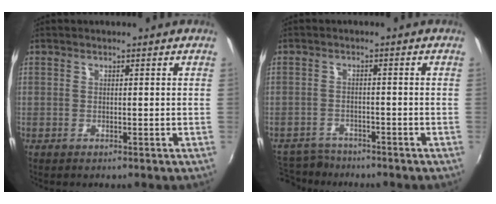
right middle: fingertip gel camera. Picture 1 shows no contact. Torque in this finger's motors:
{"motor_torque": [-0.43, -0.33, -0.20, -0.04]}